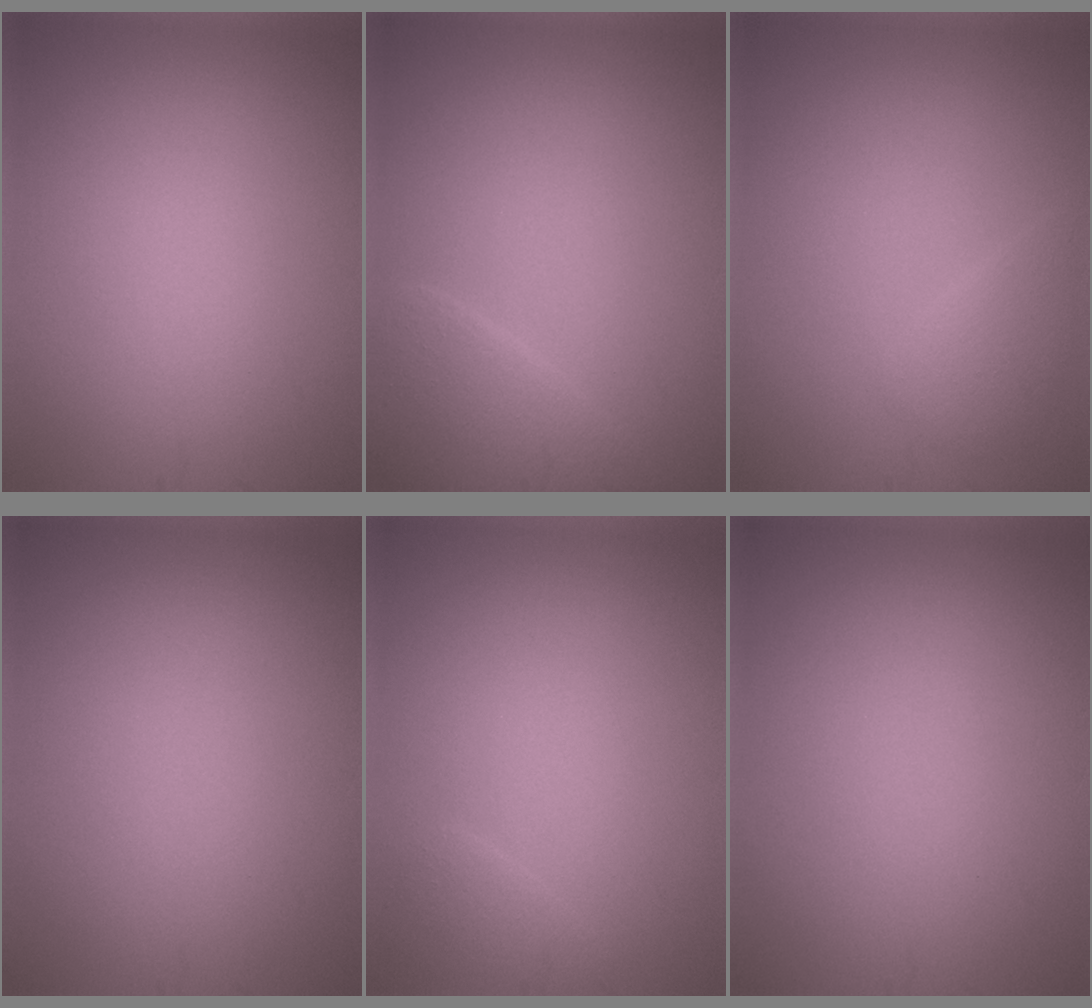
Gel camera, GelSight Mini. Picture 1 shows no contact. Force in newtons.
{"total": 3.1, "press": 3.1, "slide": 0.1}
{"total": 1.7, "press": 1.7, "slide": 0.1}
{"total": 0.0}
{"total": 1.3, "press": 1.3, "slide": 0.2}
{"total": 0.0}